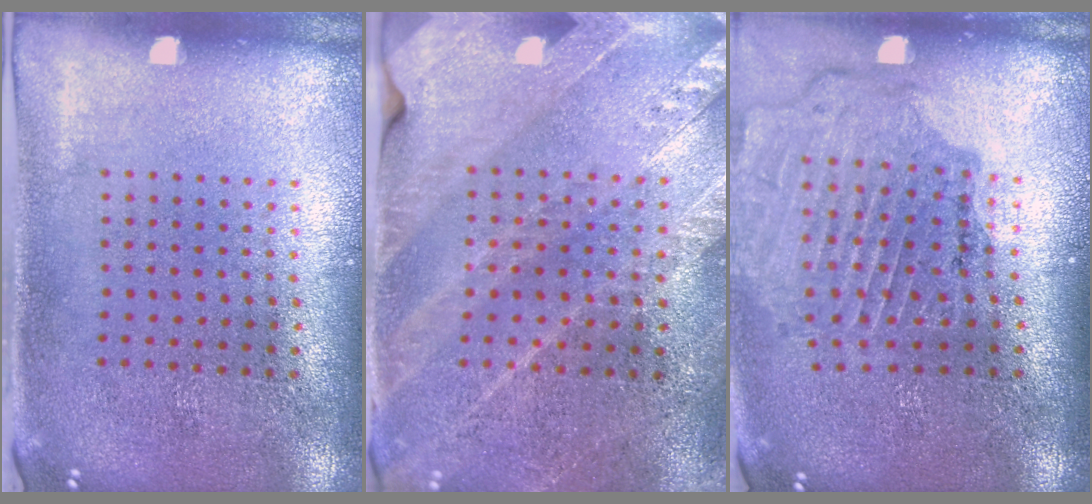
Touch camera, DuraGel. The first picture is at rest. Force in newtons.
{"total": 2.6, "press": 2.5, "slide": 0.6}
{"total": 1.6, "press": 1.6, "slide": 0.1}